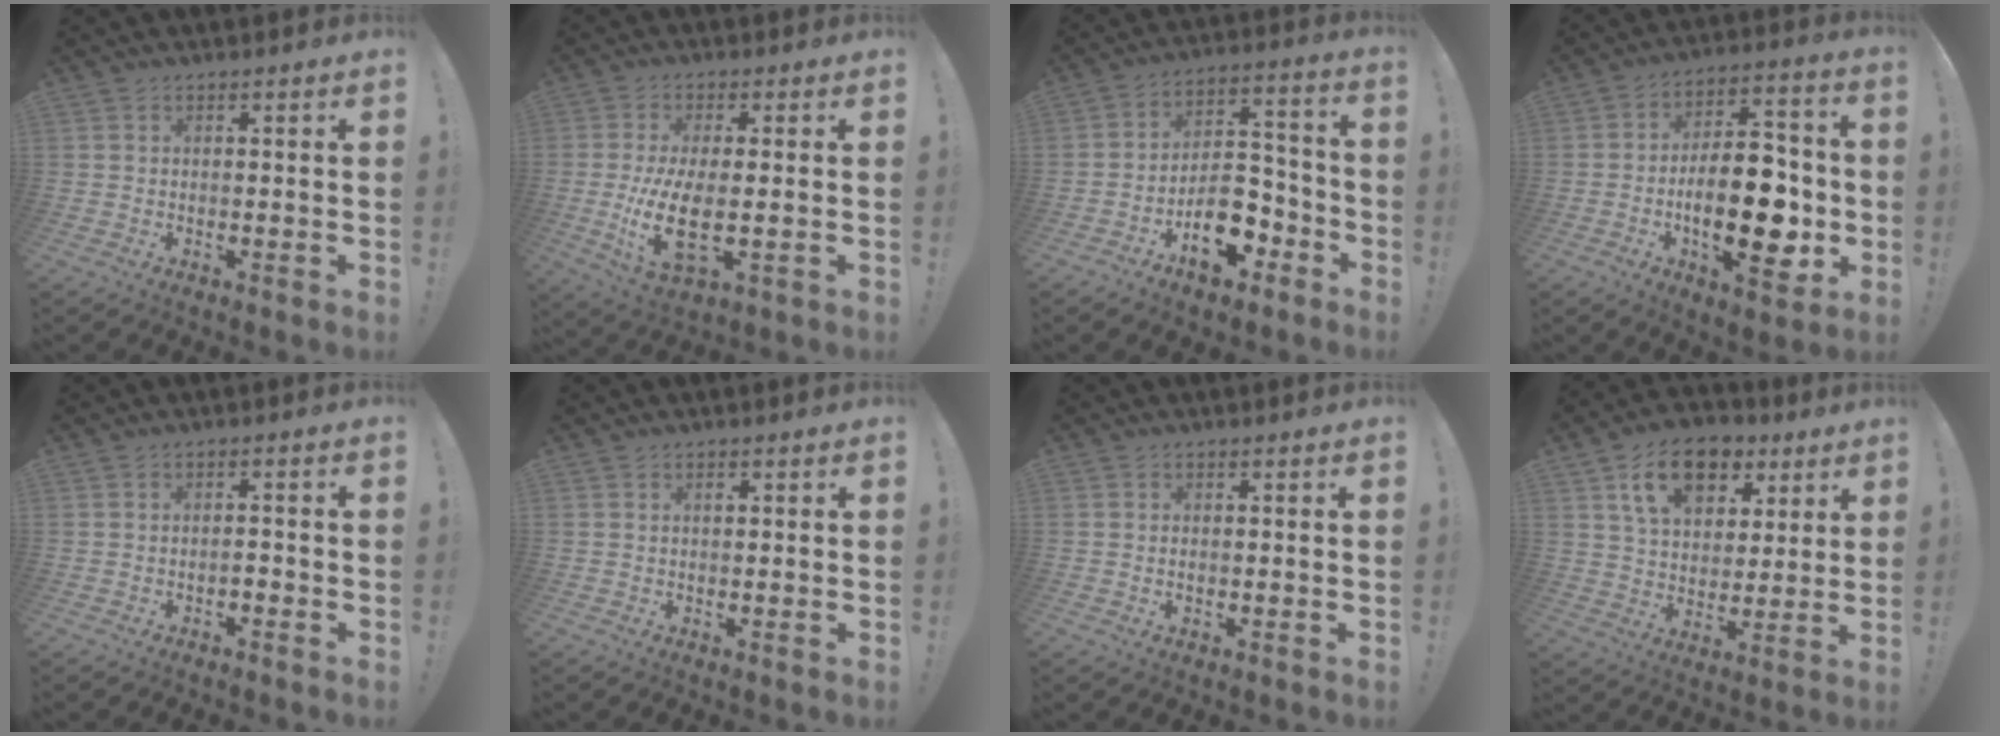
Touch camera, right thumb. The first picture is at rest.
{"total": 11.9, "force": [-2.0, 4.4, 10.9], "torque": [-0.225, -0.013, -0.034]}
{"total": 14.2, "force": [-7.7, 8.5, 8.3], "torque": [-0.104, 0.068, -0.123]}
{"total": 20.7, "force": [-4.5, 9.7, 17.8], "torque": [-0.284, 0.022, -0.067]}
{"total": 1.8, "force": [-1.5, 0.2, 1.0], "torque": [-0.020, 0.003, -0.025]}
{"total": 0.6, "force": [0.2, 0.4, 0.4], "torque": [-0.006, 0.001, 0.004]}
{"total": 0.7, "force": [-0.2, 0.4, 0.6], "torque": [-0.011, 0.000, -0.004]}
{"total": 15.0, "force": [7.8, 9.9, 8.0], "torque": [-0.122, -0.026, 0.144]}